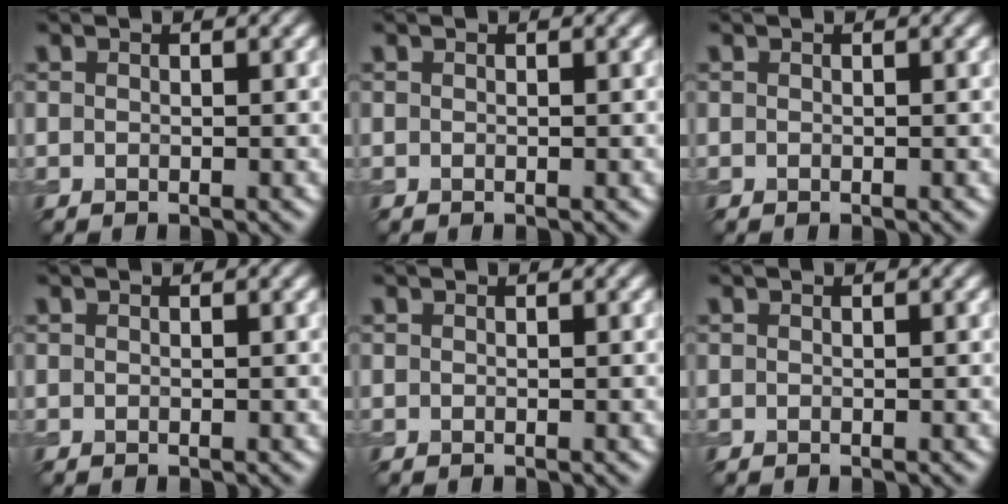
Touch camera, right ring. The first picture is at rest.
{"total": 0.0}
{"total": 0.0}
{"total": 0.0}
{"total": 0.0}
{"total": 0.0}